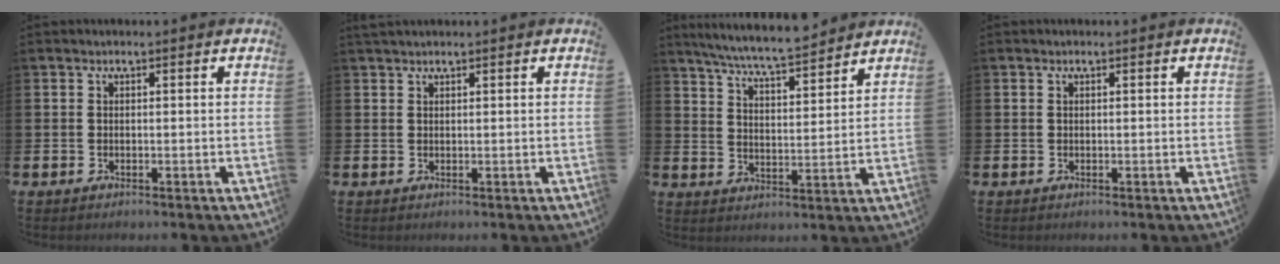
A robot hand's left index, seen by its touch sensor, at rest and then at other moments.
{"total": 0.9, "force": [0.9, 0.1, 0.2], "torque": [-0.001, 0.000, 0.015]}
{"total": 7.1, "force": [6.8, 0.0, 2.0], "torque": [-0.063, -0.041, 0.121]}
{"total": 0.0}